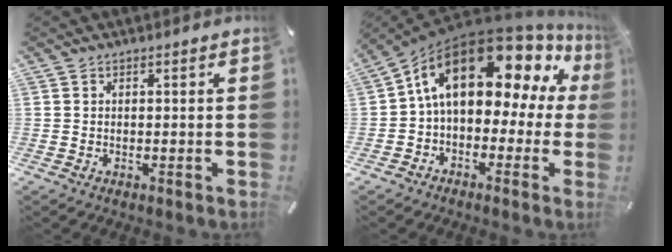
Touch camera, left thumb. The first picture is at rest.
{"total": 19.3, "force": [8.2, 11.3, 13.4], "torque": [-0.209, -0.049, 0.141]}